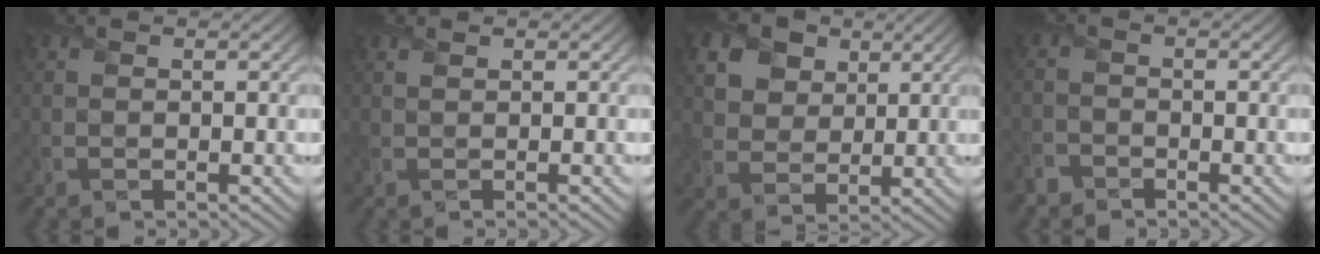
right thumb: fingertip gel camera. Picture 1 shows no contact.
{"total": 1.1, "force": [0.7, 0.1, 0.8], "torque": [-0.018, 0.002, 0.008]}
{"total": 12.3, "force": [6.2, 9.0, 5.6], "torque": [-0.167, 0.018, 0.121]}
{"total": 2.2, "force": [-2.0, 0.9, 0.2], "torque": [-0.004, -0.003, -0.049]}